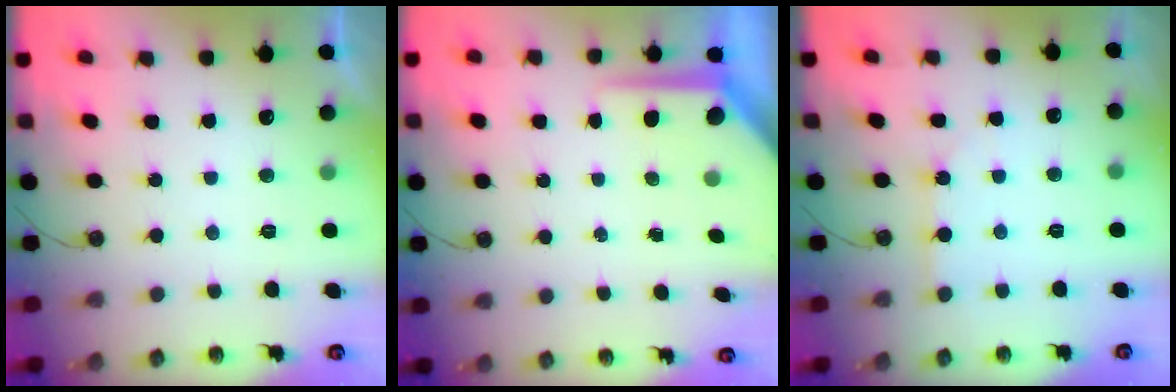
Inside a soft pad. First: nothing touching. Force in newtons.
{"total": 7.2, "press": 7.2, "slide": 0.7}
{"total": 2.5, "press": 2.5, "slide": 0.3}